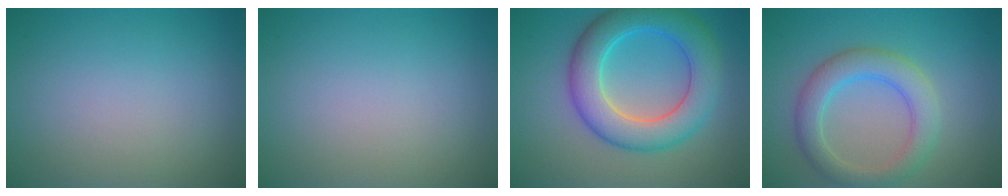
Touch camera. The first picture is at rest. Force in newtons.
{"total": 0.0}
{"total": 7.8, "press": 7.8, "slide": 0.1}
{"total": 4.5, "press": 4.5, "slide": 0.3}